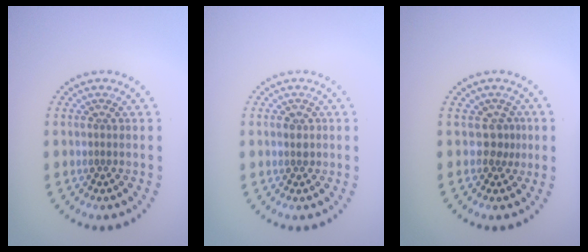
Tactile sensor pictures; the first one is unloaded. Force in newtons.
{"total": 1.1, "press": 1.1, "slide": 0.1}
{"total": 1.6, "press": 1.1, "slide": 1.2}